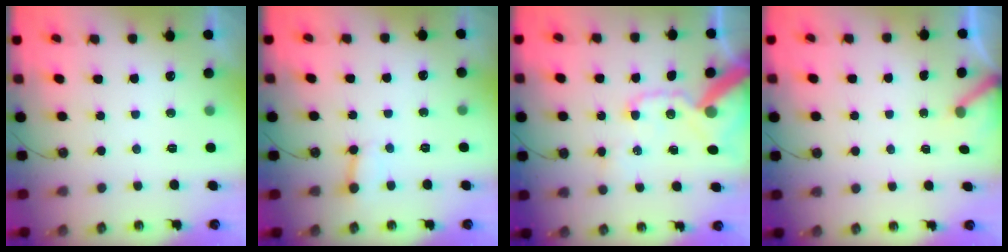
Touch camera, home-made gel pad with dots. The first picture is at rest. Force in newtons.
{"total": 2.7, "press": 2.7, "slide": 0.1}
{"total": 17.1, "press": 16.9, "slide": 2.5}
{"total": 2.8, "press": 2.8, "slide": 0.3}